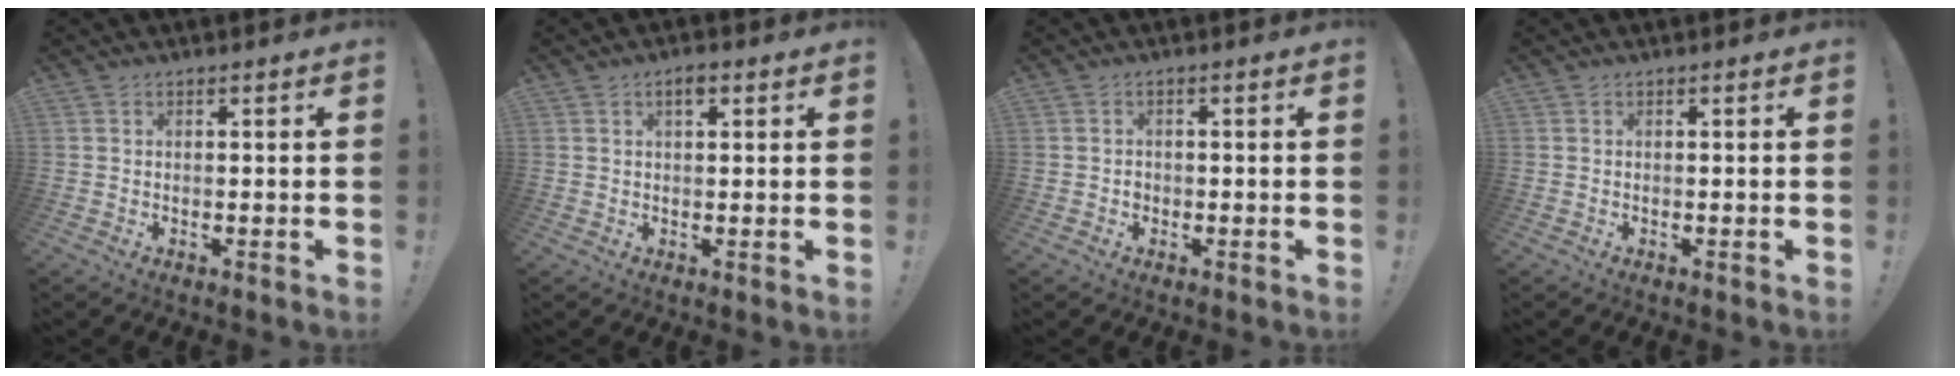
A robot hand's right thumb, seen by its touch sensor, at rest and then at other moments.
{"total": 2.6, "force": [1.4, 1.1, 2.0], "torque": [-0.023, -0.002, 0.019]}
{"total": 1.5, "force": [-0.6, 1.3, 0.4], "torque": [-0.010, 0.005, -0.009]}
{"total": 0.0}